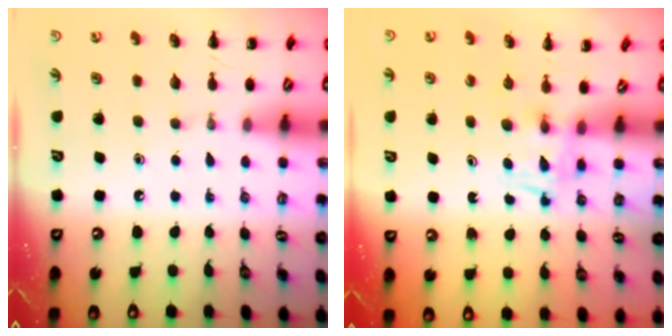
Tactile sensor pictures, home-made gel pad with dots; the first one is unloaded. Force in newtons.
{"total": 2.5, "press": 2.3, "slide": 1.0}